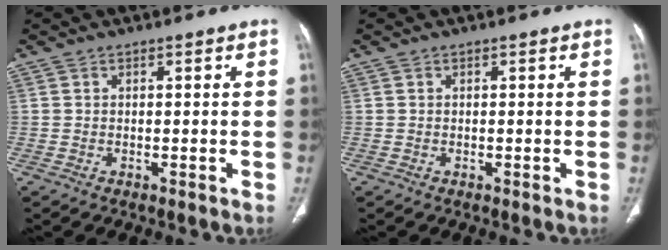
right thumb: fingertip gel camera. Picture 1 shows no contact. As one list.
[{"total": 0.0}]